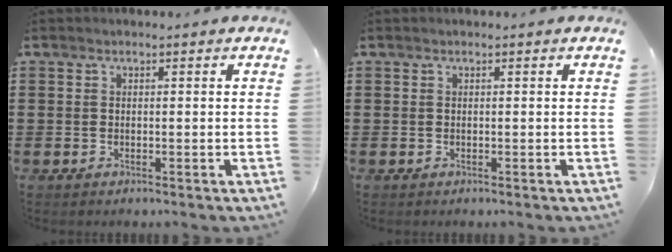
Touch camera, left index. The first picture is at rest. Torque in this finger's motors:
{"motor_torque": [-0.02, -0.02, 0.00, 0.00]}